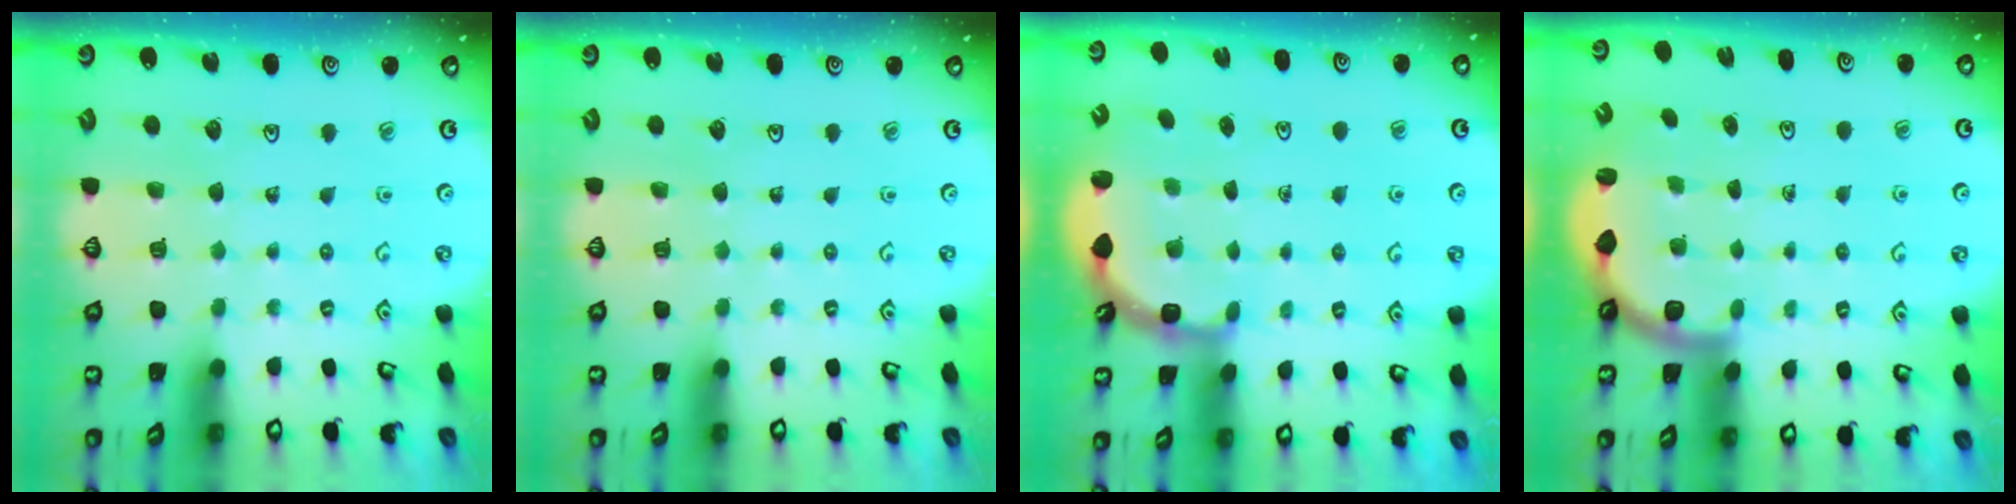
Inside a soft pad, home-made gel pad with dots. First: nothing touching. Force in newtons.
{"total": 0.0}
{"total": 3.1, "press": 2.8, "slide": 1.4}
{"total": 2.6, "press": 2.5, "slide": 0.7}